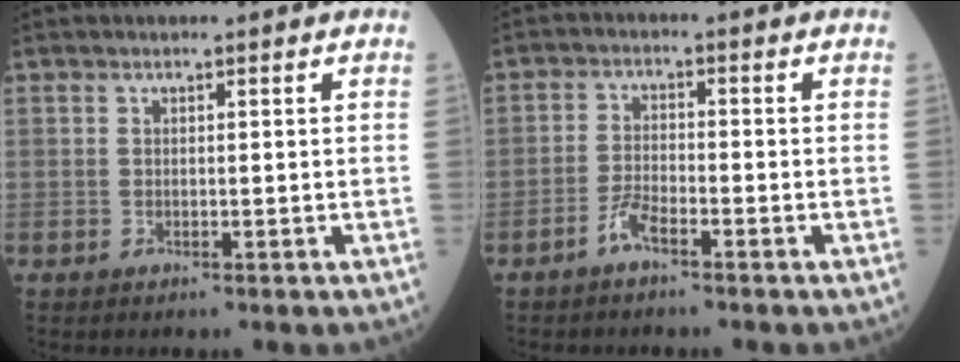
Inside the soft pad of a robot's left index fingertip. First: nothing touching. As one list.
[{"total": 3.1, "force": [-2.3, 0.5, 2.0], "torque": [-0.046, -0.001, -0.049]}]